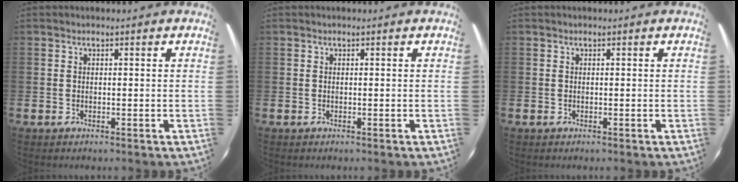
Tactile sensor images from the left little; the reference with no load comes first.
{"total": 0.0}
{"total": 0.0}